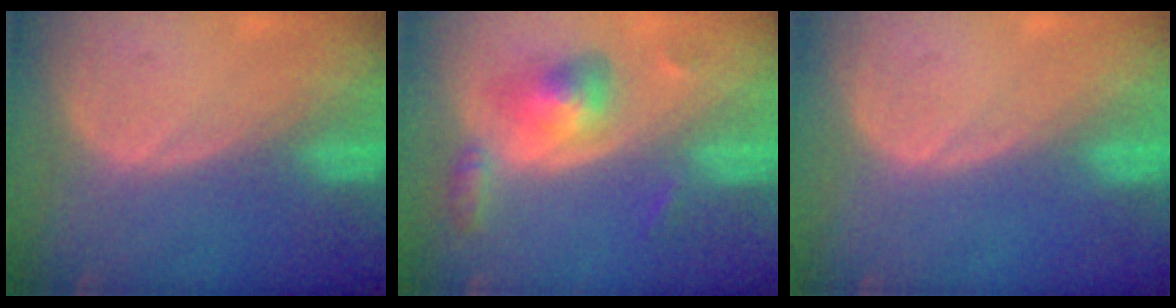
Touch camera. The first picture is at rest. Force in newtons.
{"total": 5.7, "press": 5.7, "slide": 0.4}
{"total": 0.0}